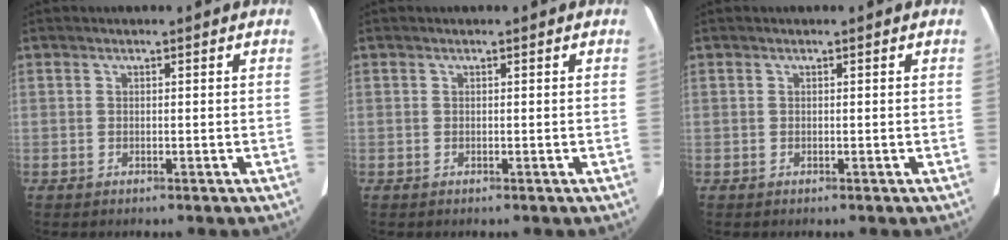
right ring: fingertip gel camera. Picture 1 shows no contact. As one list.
[{"total": 0.0}, {"total": 0.0}]